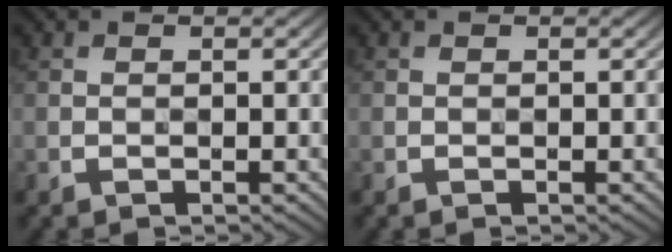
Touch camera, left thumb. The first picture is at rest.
{"total": 0.0}